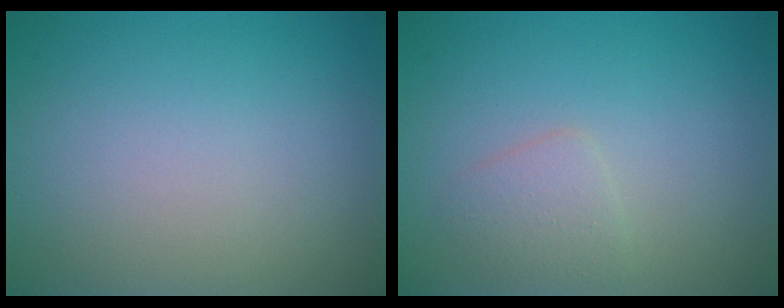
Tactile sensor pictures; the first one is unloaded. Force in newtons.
{"total": 1.6, "press": 1.6, "slide": 0.1}